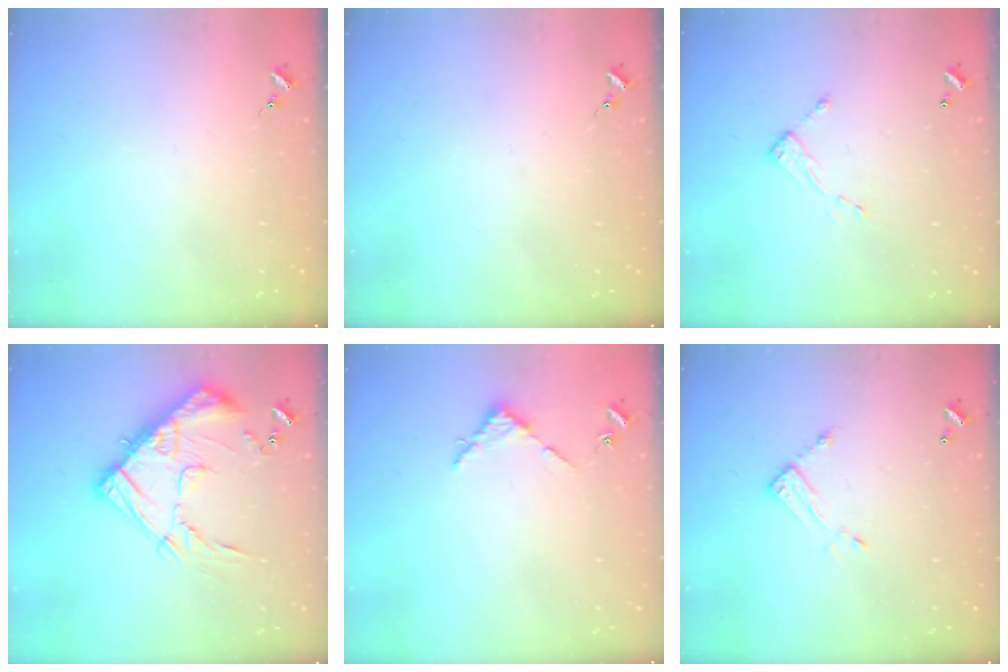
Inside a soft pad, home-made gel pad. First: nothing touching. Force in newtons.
{"total": 0.0}
{"total": 5.0, "press": 4.9, "slide": 0.2}
{"total": 19.3, "press": 19.2, "slide": 2.0}
{"total": 2.7, "press": 2.7, "slide": 0.3}
{"total": 7.2, "press": 7.2, "slide": 0.3}